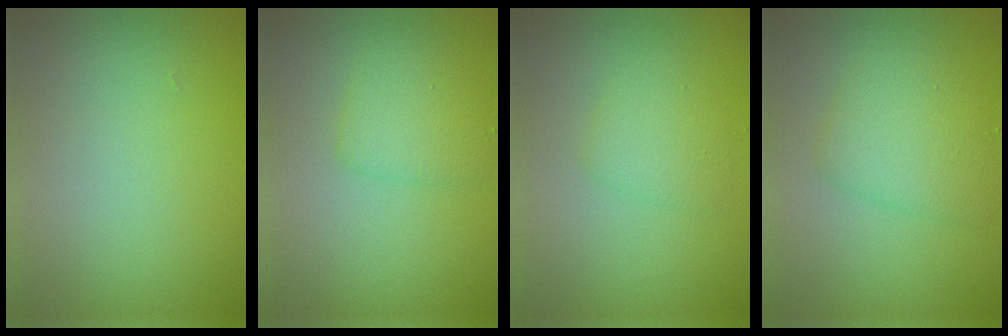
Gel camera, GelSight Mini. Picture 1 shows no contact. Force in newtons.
{"total": 2.6, "press": 2.6, "slide": 0.0}
{"total": 1.9, "press": 1.9, "slide": 0.1}
{"total": 3.4, "press": 3.4, "slide": 0.1}